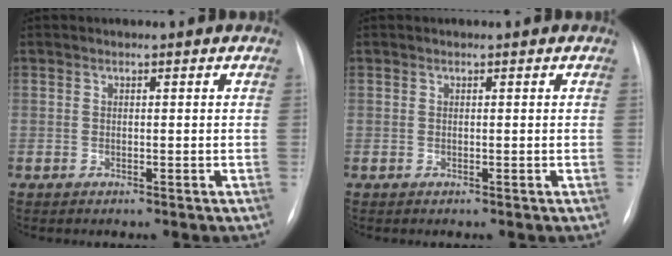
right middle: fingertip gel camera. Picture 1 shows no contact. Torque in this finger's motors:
{"motor_torque": [-0.01, 0.00, 0.00, 0.00]}